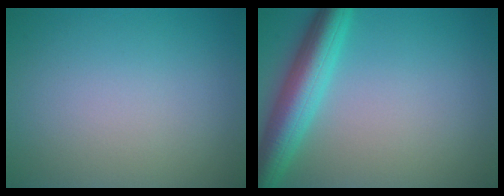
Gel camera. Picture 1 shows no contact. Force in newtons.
{"total": 6.0, "press": 6.0, "slide": 0.2}